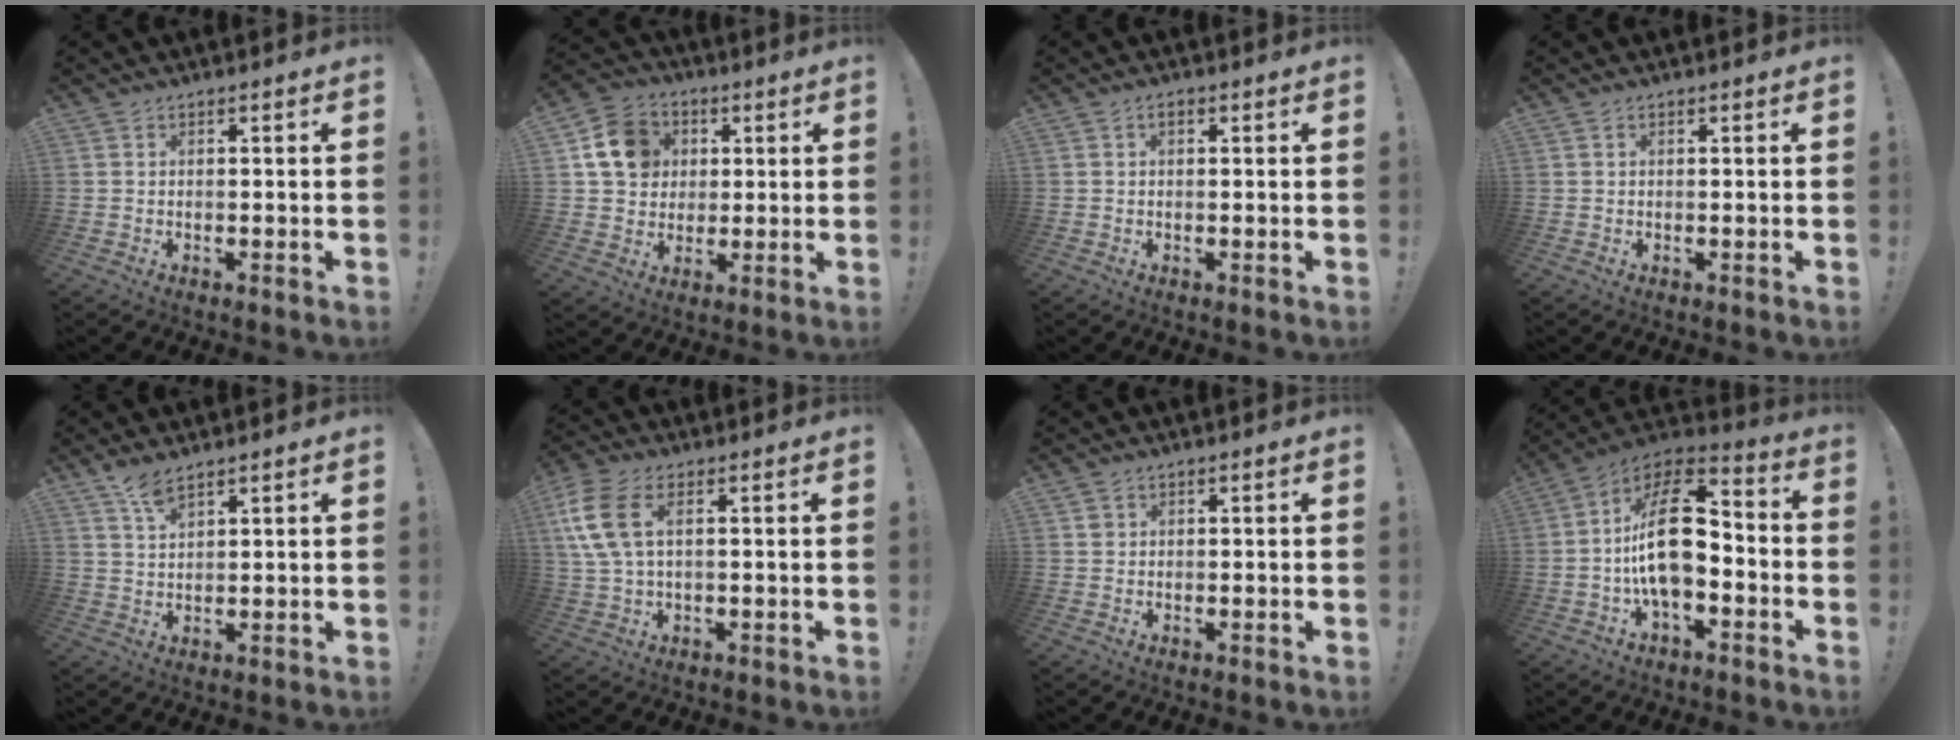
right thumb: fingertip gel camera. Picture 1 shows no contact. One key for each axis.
{"total": 12.5, "fx": 3.5, "fy": 10.8, "fz": 5.1, "tx": -0.070, "ty": 0.000, "tz": 0.074}
{"total": 1.2, "fx": 0.3, "fy": 0.7, "fz": 1.0, "tx": -0.018, "ty": 0.004, "tz": 0.004}
{"total": 0.0}
{"total": 5.0, "fx": 3.9, "fy": 1.4, "fz": 2.9, "tx": -0.056, "ty": -0.024, "tz": 0.070}
{"total": 11.1, "fx": 3.3, "fy": 5.8, "fz": 9.0, "tx": -0.191, "ty": -0.004, "tz": 0.062}
{"total": 1.2, "fx": 0.7, "fy": 1.0, "fz": 0.0, "tx": 0.003, "ty": 0.000, "tz": 0.013}
{"total": 20.3, "fx": -1.6, "fy": 10.8, "fz": 17.1, "tx": -0.294, "ty": 0.020, "tz": -0.024}